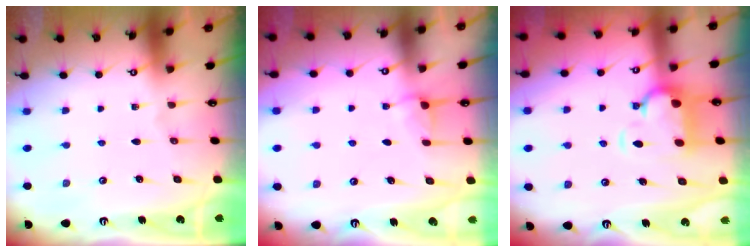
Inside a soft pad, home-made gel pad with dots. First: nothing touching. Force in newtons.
{"total": 3.8, "press": 3.8, "slide": 0.0}
{"total": 2.8, "press": 2.5, "slide": 1.4}